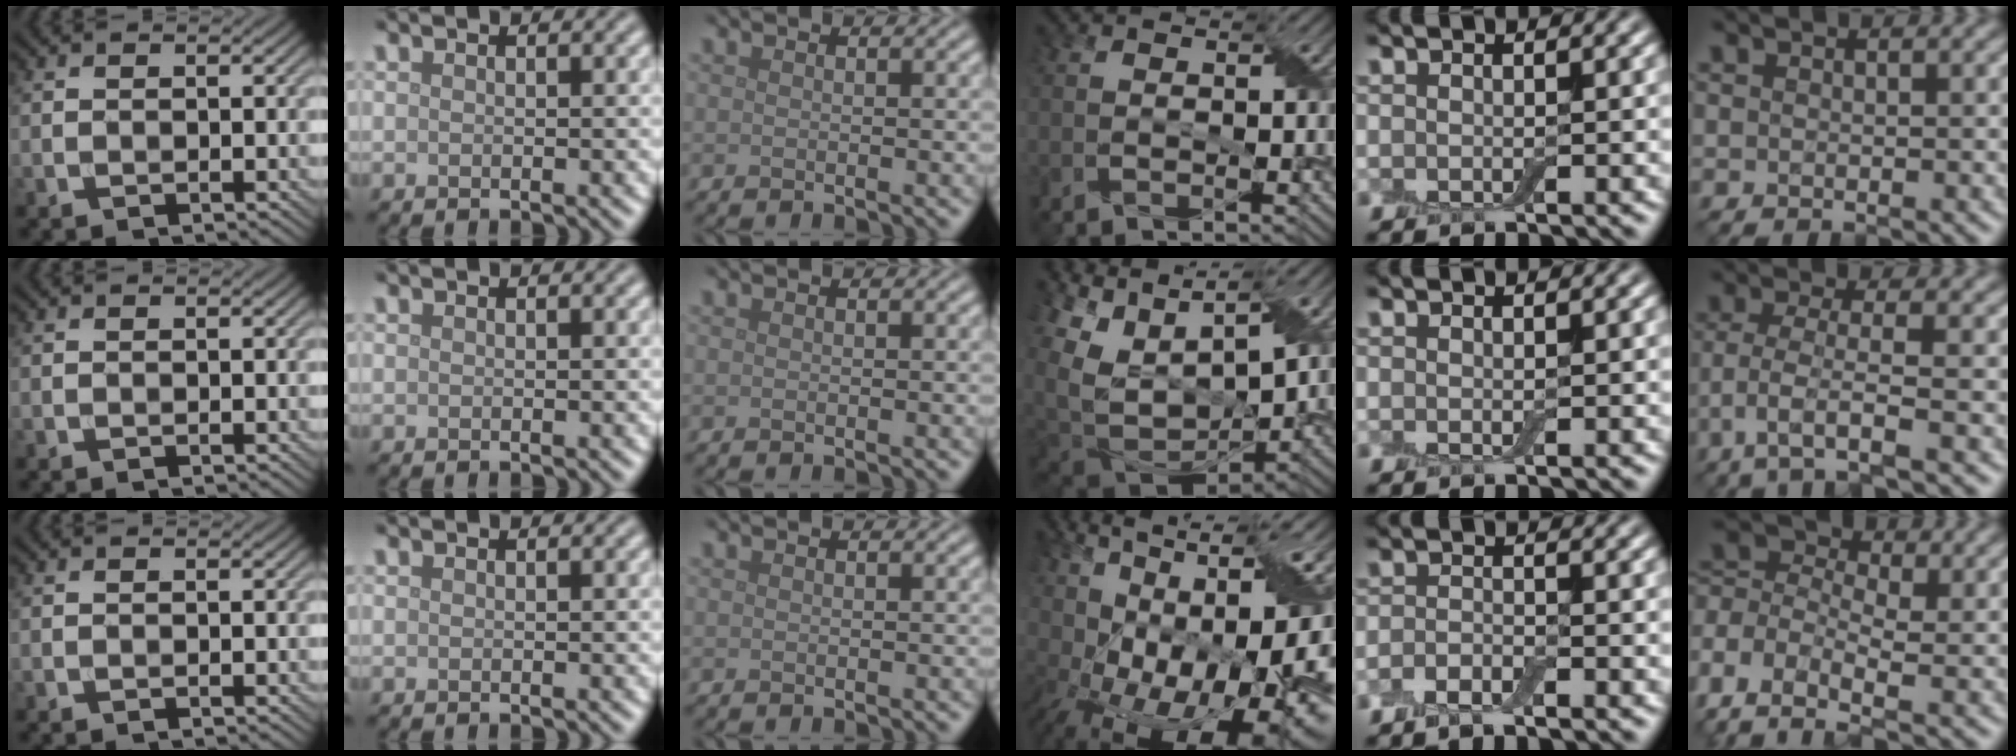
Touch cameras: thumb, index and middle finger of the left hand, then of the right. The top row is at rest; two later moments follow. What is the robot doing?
{"motion": "peel", "object": "bubble wrap"}